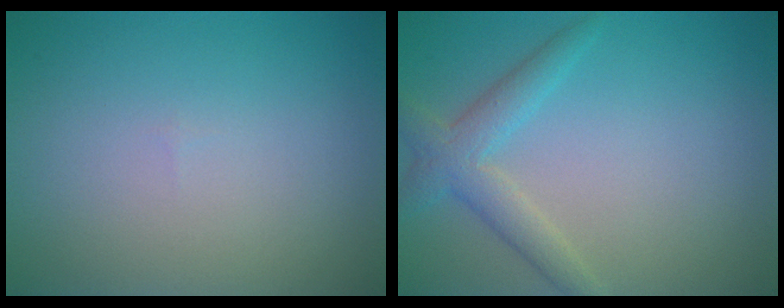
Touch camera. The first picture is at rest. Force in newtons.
{"total": 3.1, "press": 3.1, "slide": 0.2}